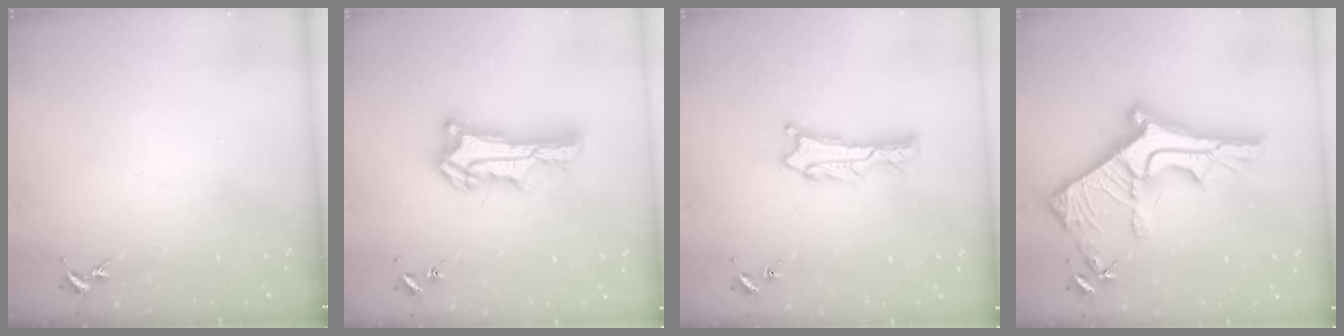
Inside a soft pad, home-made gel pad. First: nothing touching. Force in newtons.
{"total": 10.7, "press": 10.6, "slide": 1.0}
{"total": 1.2, "press": 1.2, "slide": 0.1}
{"total": 12.7, "press": 12.6, "slide": 1.3}